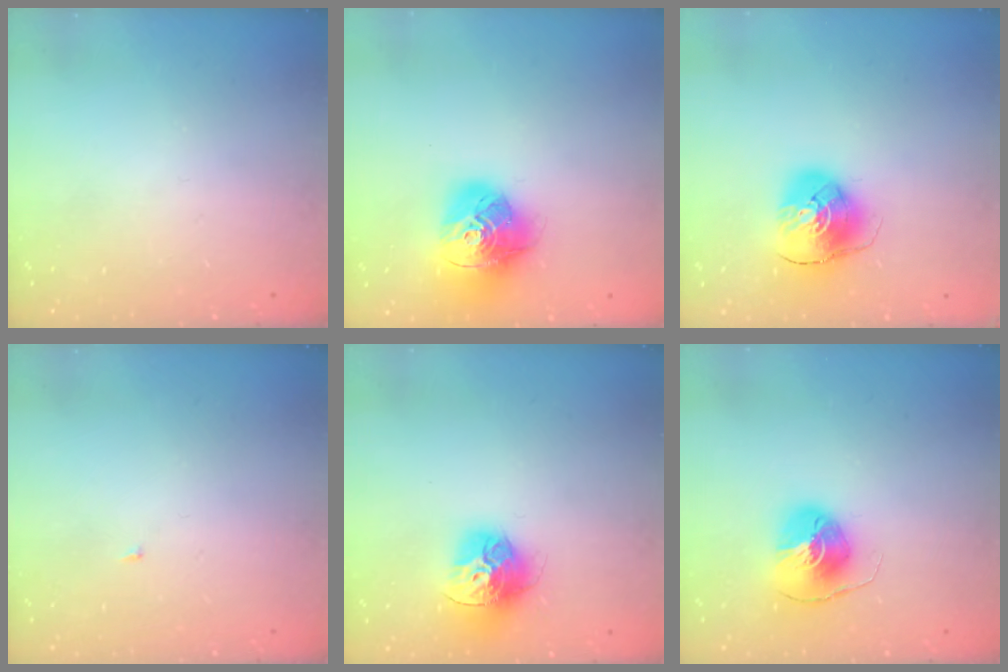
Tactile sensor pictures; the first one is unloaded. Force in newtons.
{"total": 17.1, "press": 17.0, "slide": 2.2}
{"total": 9.7, "press": 9.6, "slide": 1.4}
{"total": 1.8, "press": 1.8, "slide": 0.2}
{"total": 15.3, "press": 15.2, "slide": 1.7}
{"total": 8.1, "press": 8.1, "slide": 0.3}